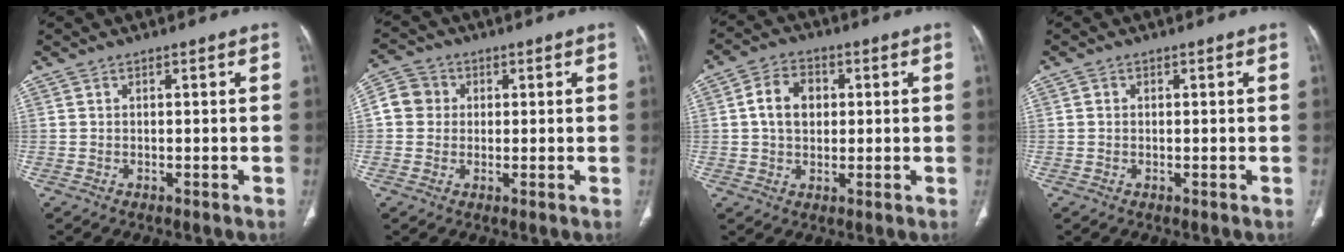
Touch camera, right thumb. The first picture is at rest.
{"total": 6.5, "force": [0.8, 6.1, 2.1], "torque": [-0.027, 0.012, 0.010]}
{"total": 7.7, "force": [1.2, 5.8, 5.0], "torque": [-0.070, 0.008, 0.018]}
{"total": 1.0, "force": [0.2, 0.8, 0.5], "torque": [-0.007, 0.003, 0.004]}